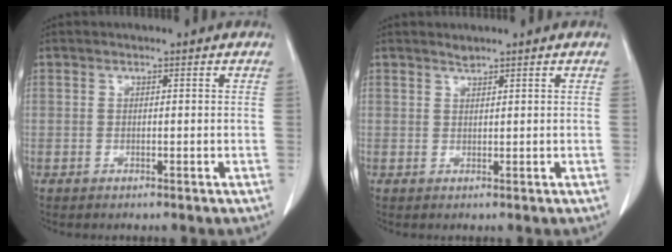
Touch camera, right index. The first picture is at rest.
{"total": 0.7, "force": [0.7, 0.0, 0.0], "torque": [-0.005, 0.000, 0.014]}